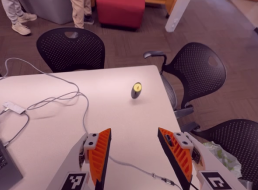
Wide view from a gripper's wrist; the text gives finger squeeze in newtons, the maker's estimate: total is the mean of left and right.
{"total": 0.0}